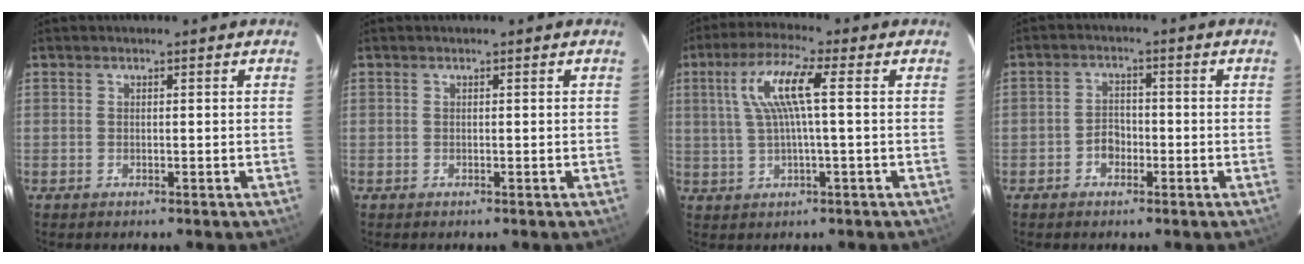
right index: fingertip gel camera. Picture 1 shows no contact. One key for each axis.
{"total": 0.0}
{"total": 8.4, "fx": 1.5, "fy": 0.6, "fz": 8.2, "tx": -0.155, "ty": 0.008, "tz": 0.033}
{"total": 3.2, "fx": -1.5, "fy": 2.4, "fz": 1.4, "tx": -0.029, "ty": 0.011, "tz": -0.023}